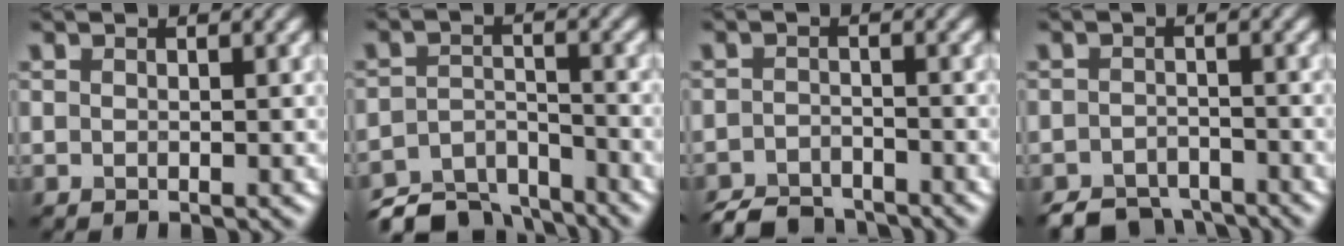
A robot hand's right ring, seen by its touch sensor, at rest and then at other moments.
{"total": 6.9, "force": [-6.1, 2.4, 2.1], "torque": [-0.041, -0.018, -0.108]}
{"total": 4.1, "force": [-3.8, 1.2, 1.0], "torque": [-0.012, -0.006, -0.073]}
{"total": 4.5, "force": [-4.0, 1.6, 1.0], "torque": [-0.008, -0.007, -0.071]}